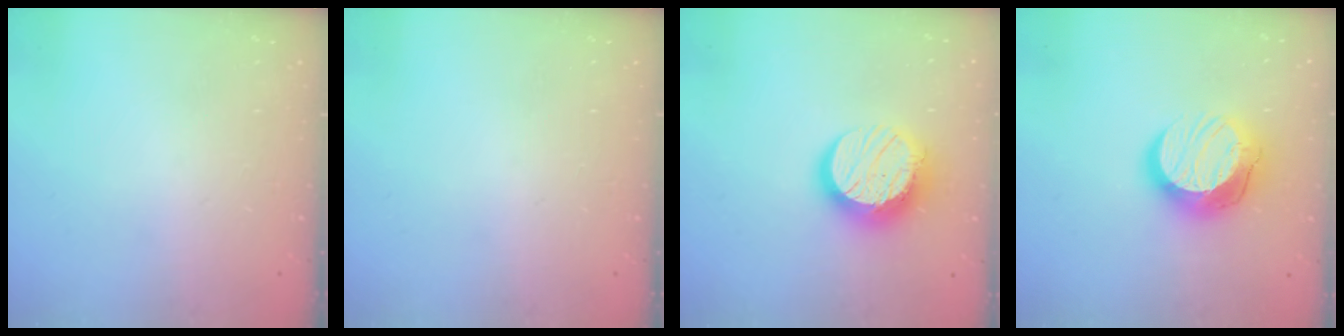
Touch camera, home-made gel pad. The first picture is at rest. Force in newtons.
{"total": 0.0}
{"total": 14.0, "press": 14.0, "slide": 0.9}
{"total": 15.4, "press": 15.3, "slide": 1.2}